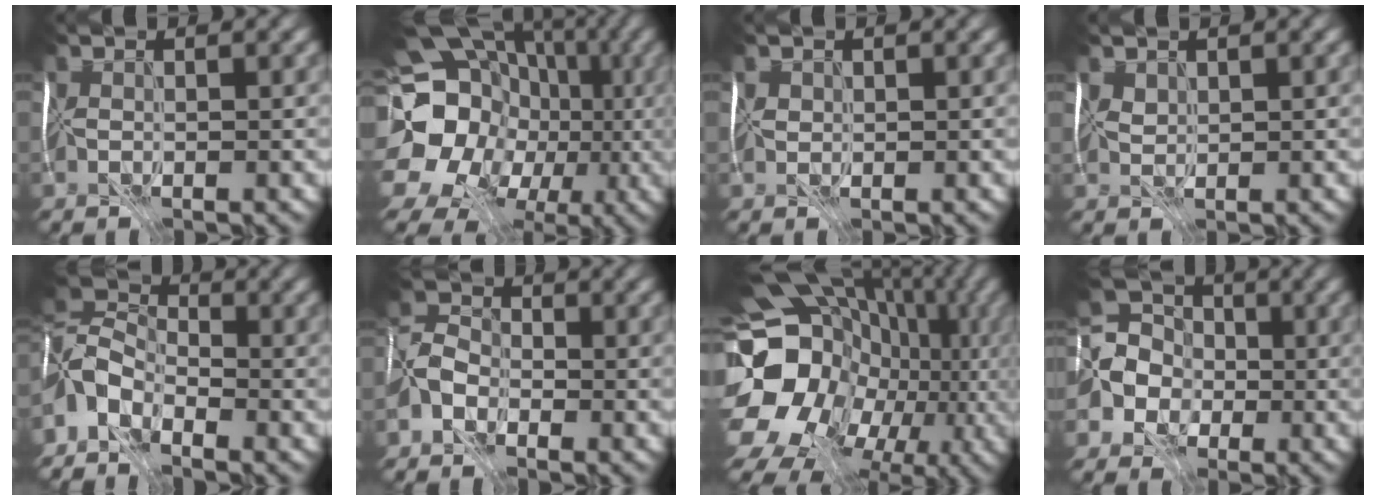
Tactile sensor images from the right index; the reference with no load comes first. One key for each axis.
{"total": 18.6, "fx": 0.0, "fy": 16.5, "fz": 8.5, "tx": -0.146, "ty": 0.006, "tz": -0.005}
{"total": 0.7, "fx": 0.4, "fy": 0.5, "fz": -0.3, "tx": 0.008, "ty": 0.002, "tz": 0.011}
{"total": 1.3, "fx": 1.2, "fy": 0.3, "fz": -0.2, "tx": 0.000, "ty": 0.005, "tz": 0.029}
{"total": 4.4, "fx": -3.2, "fy": 2.2, "fz": 2.0, "tx": -0.042, "ty": 0.011, "tz": -0.079}
{"total": 1.8, "fx": -1.5, "fy": 0.8, "fz": 0.0, "tx": 0.001, "ty": 0.010, "tz": -0.036}
{"total": 17.7, "fx": -3.3, "fy": 15.0, "fz": 8.8, "tx": -0.123, "ty": -0.019, "tz": -0.046}
{"total": 4.8, "fx": -1.1, "fy": 4.4, "fz": 1.5, "tx": -0.023, "ty": 0.004, "tz": -0.035}